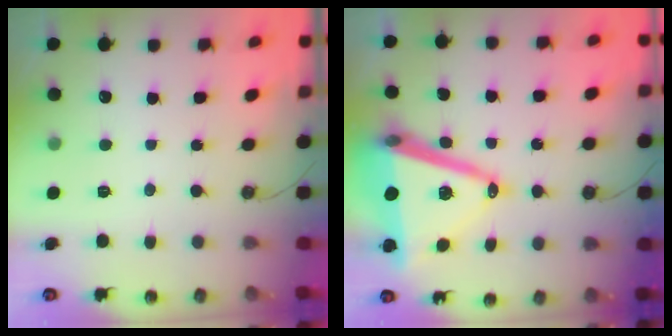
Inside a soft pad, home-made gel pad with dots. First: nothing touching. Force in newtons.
{"total": 19.4, "press": 19.0, "slide": 3.9}